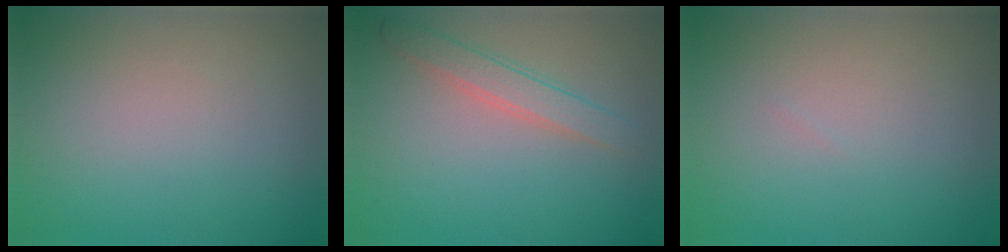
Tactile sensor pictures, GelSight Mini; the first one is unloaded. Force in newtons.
{"total": 2.3, "press": 2.3, "slide": 0.1}
{"total": 0.0}